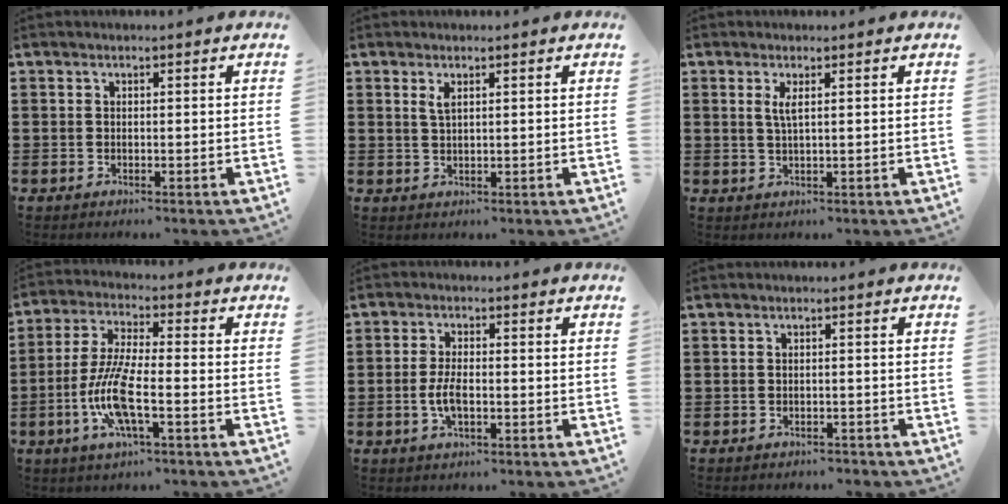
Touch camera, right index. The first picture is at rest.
{"total": 1.8, "force": [0.9, 0.5, 1.4], "torque": [-0.031, 0.003, 0.015]}
{"total": 2.2, "force": [0.8, 0.3, 2.0], "torque": [-0.043, 0.000, 0.013]}
{"total": 9.2, "force": [-3.3, 2.3, 8.3], "torque": [-0.184, -0.012, -0.066]}
{"total": 4.0, "force": [-1.0, 1.5, 3.6], "torque": [-0.078, -0.001, -0.021]}
{"total": 1.2, "force": [-1.1, 0.3, 0.1], "torque": [-0.008, 0.001, -0.024]}